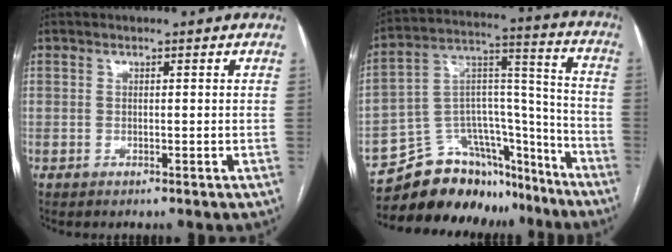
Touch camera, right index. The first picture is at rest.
{"total": 19.0, "force": [-16.2, 8.1, 5.7], "torque": [-0.088, 0.067, -0.255]}